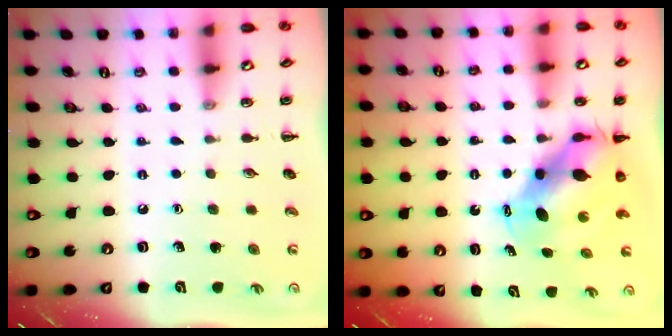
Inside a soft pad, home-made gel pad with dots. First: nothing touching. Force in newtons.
{"total": 7.1, "press": 7.0, "slide": 1.5}